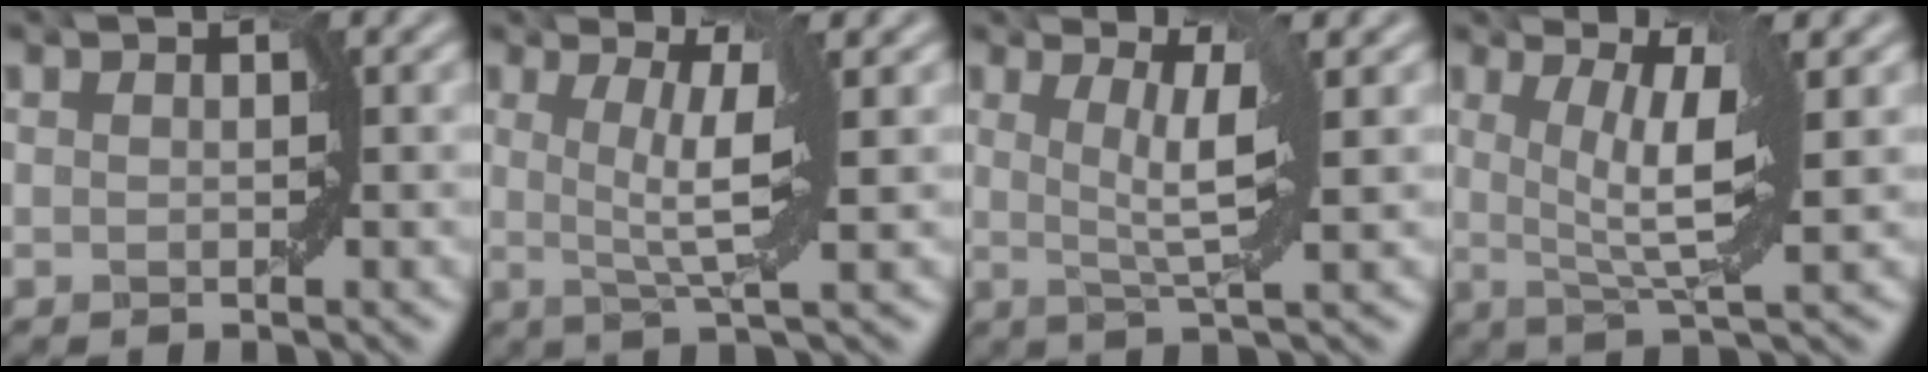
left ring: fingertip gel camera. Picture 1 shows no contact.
{"total": 4.5, "force": [0.2, 0.5, 4.5], "torque": [-0.085, 0.001, 0.011]}
{"total": 3.8, "force": [0.3, 0.4, 3.7], "torque": [-0.073, 0.001, 0.014]}
{"total": 5.6, "force": [0.5, 1.0, 5.5], "torque": [-0.101, -0.003, 0.018]}